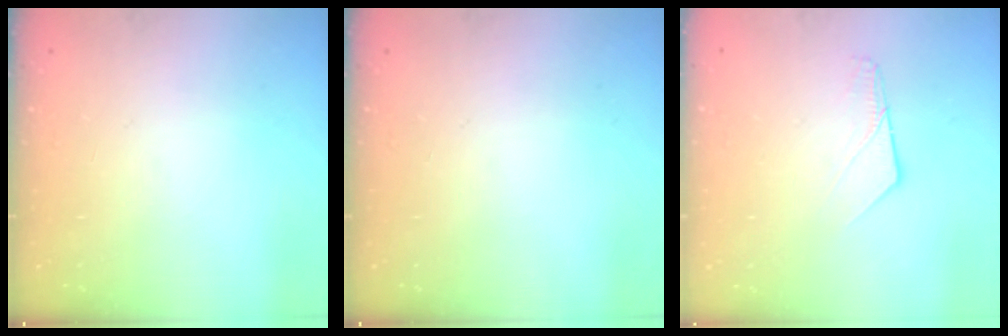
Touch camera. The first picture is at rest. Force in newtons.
{"total": 0.0}
{"total": 5.7, "press": 5.7, "slide": 0.5}